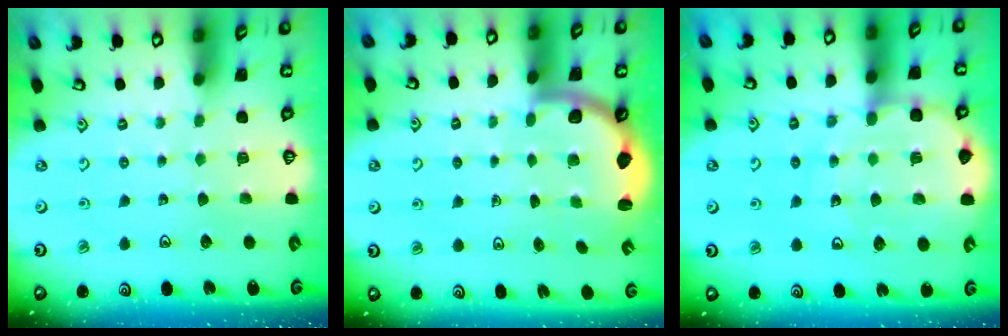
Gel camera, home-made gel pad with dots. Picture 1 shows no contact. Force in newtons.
{"total": 2.4, "press": 2.3, "slide": 0.6}
{"total": 10.5, "press": 10.2, "slide": 2.5}